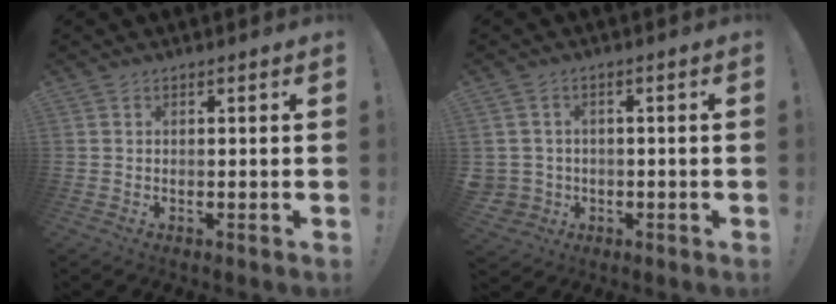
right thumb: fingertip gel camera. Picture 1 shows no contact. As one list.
[{"total": 3.8, "force": [0.0, 3.7, 1.0], "torque": [-0.027, 0.002, 0.004]}]